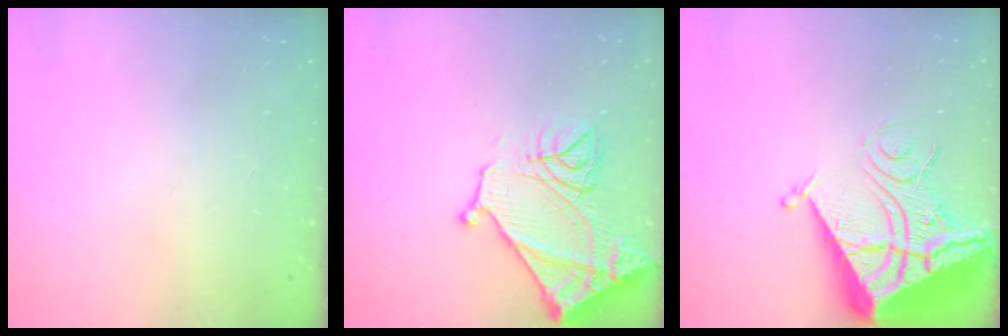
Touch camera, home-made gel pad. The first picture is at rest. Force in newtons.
{"total": 15.8, "press": 15.7, "slide": 1.5}
{"total": 12.2, "press": 12.1, "slide": 1.3}